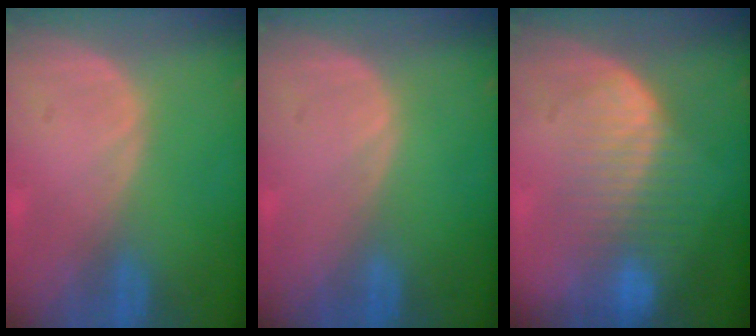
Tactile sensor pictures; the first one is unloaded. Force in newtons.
{"total": 0.0}
{"total": 8.0, "press": 7.5, "slide": 2.7}